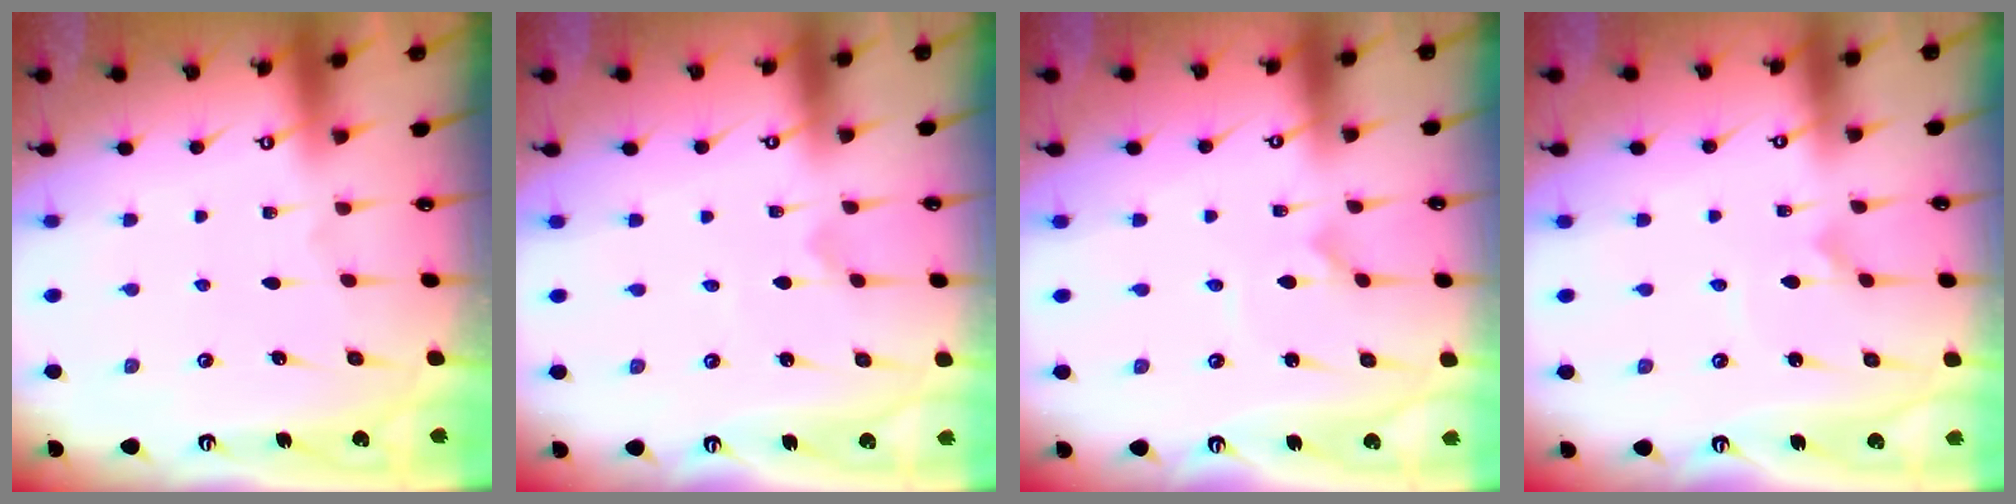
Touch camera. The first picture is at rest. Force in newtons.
{"total": 0.0}
{"total": 0.9, "press": 0.9, "slide": 0.0}
{"total": 1.6, "press": 1.6, "slide": 0.1}